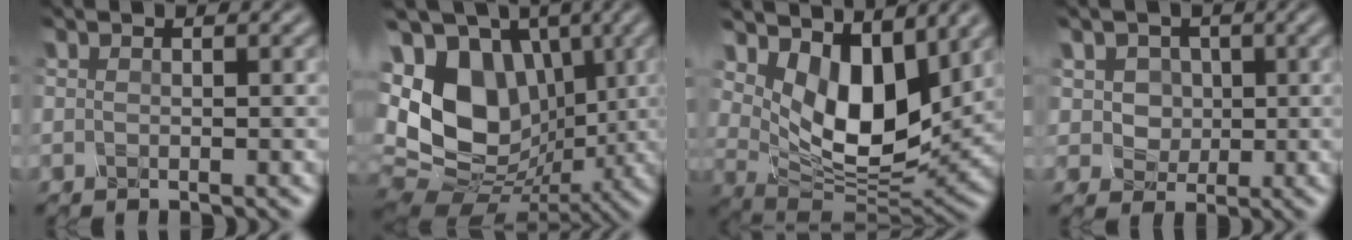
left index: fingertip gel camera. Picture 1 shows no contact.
{"total": 12.5, "force": [0.6, 9.3, 8.3], "torque": [-0.192, -0.001, 0.014]}
{"total": 7.4, "force": [3.1, 4.1, 5.4], "torque": [-0.107, -0.022, 0.061]}
{"total": 2.6, "force": [0.6, 2.4, 0.7], "torque": [-0.027, 0.004, 0.023]}